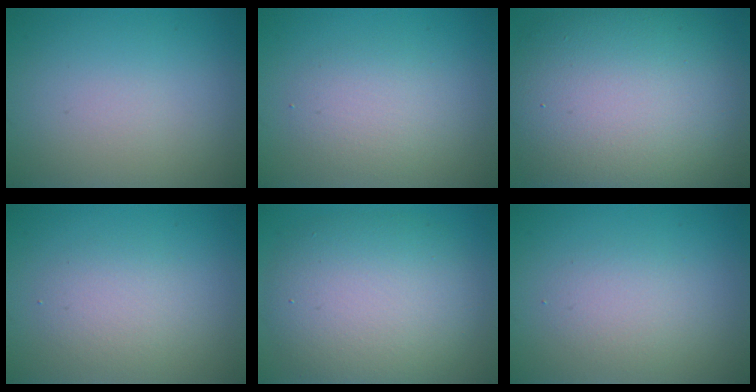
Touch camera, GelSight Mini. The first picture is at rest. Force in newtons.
{"total": 2.5, "press": 2.5, "slide": 0.2}
{"total": 15.4, "press": 15.4, "slide": 0.9}
{"total": 2.4, "press": 2.4, "slide": 0.1}
{"total": 8.2, "press": 8.2, "slide": 0.8}
{"total": 2.1, "press": 2.1, "slide": 0.2}